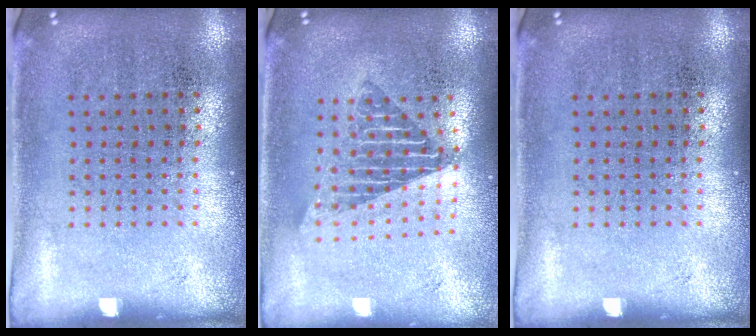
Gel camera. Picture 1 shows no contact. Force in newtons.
{"total": 1.7, "press": 1.4, "slide": 1.0}
{"total": 0.0}